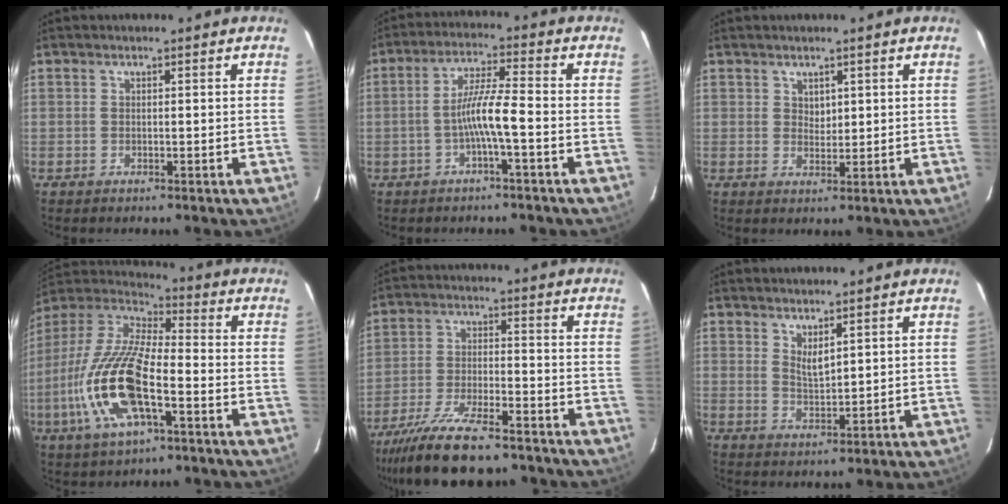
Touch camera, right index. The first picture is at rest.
{"total": 6.4, "force": [-2.3, -0.2, 6.0], "torque": [-0.122, 0.009, -0.040]}
{"total": 2.1, "force": [1.2, 1.5, 0.8], "torque": [-0.008, 0.002, 0.023]}
{"total": 19.2, "force": [-6.1, 6.4, 17.0], "torque": [-0.359, -0.017, -0.123]}
{"total": 17.1, "force": [-14.0, 4.1, 9.0], "torque": [-0.192, -0.036, -0.236]}
{"total": 3.6, "force": [2.6, 1.0, 2.2], "torque": [-0.039, -0.007, 0.046]}